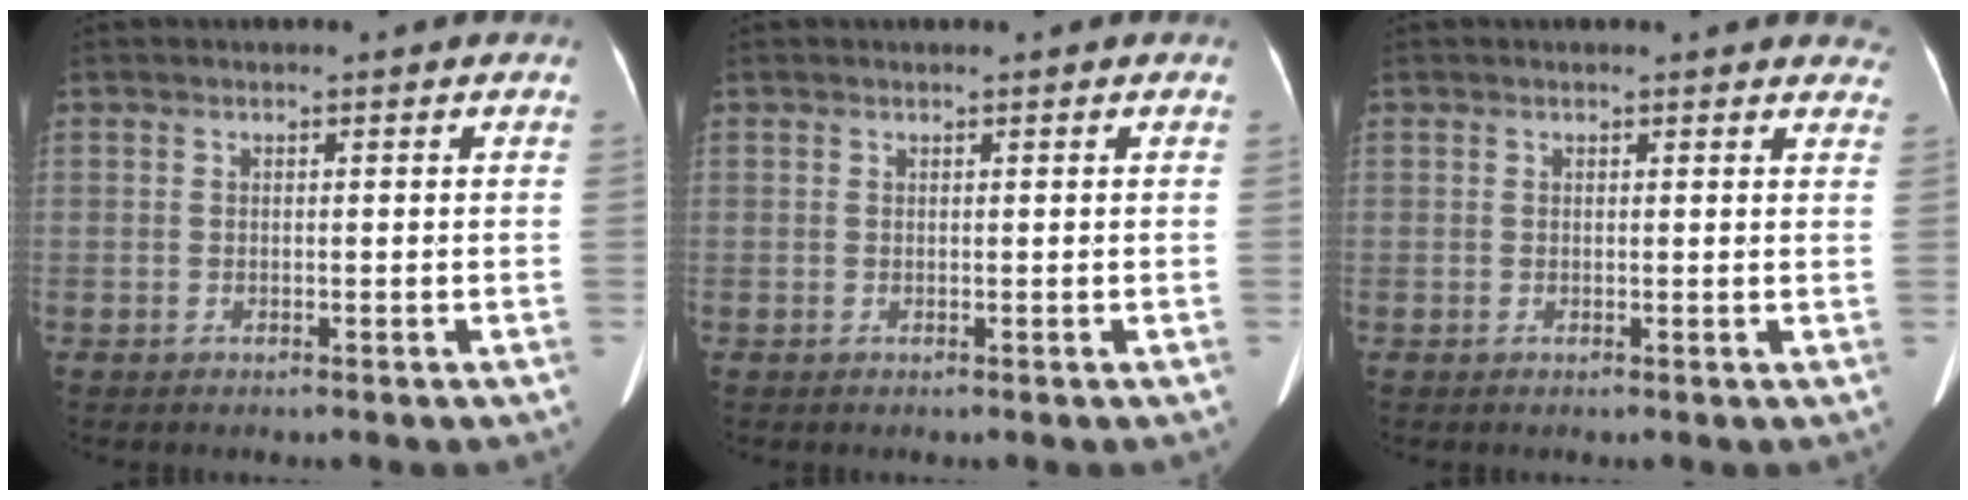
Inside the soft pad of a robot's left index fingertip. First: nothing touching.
{"total": 0.0}
{"total": 6.1, "force": [5.8, 1.7, 0.8], "torque": [0.020, -0.008, 0.031]}